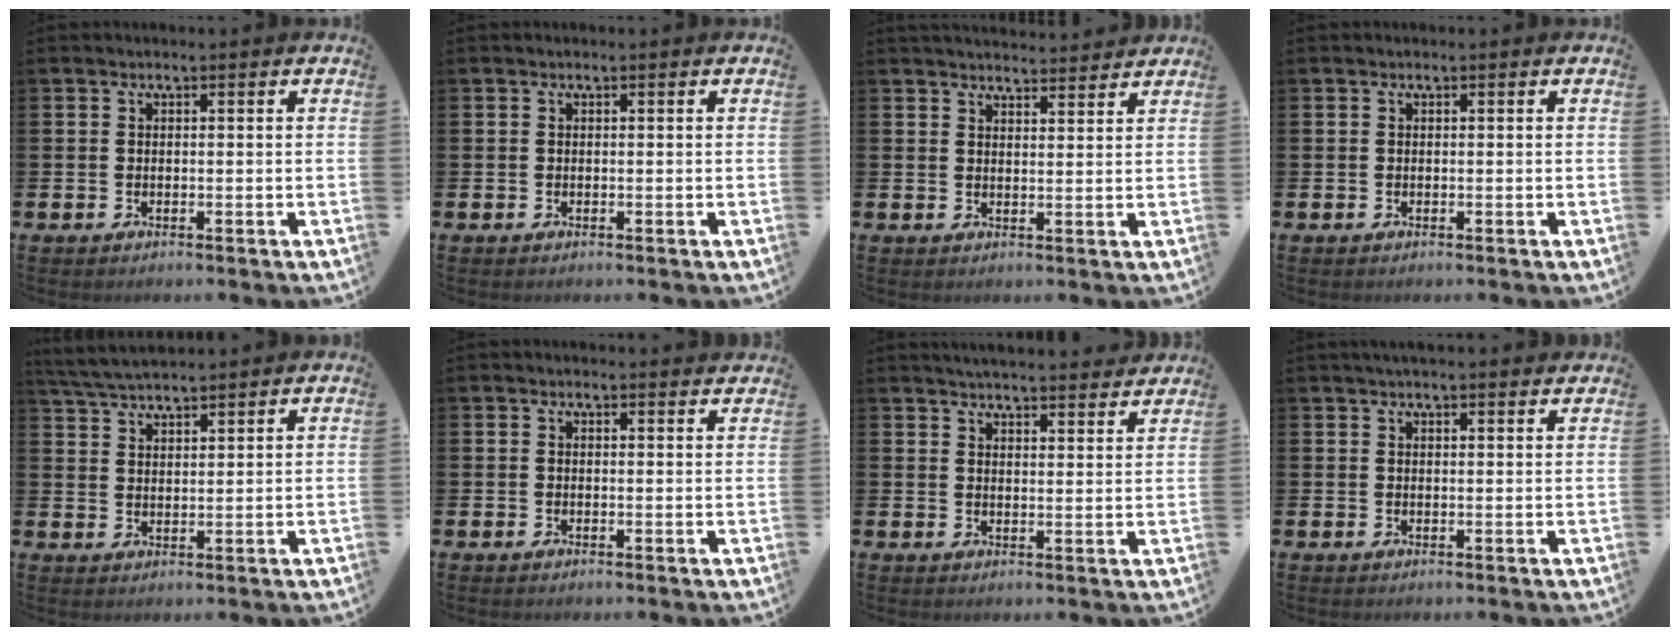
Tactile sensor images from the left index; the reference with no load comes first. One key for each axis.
{"total": 0.0}
{"total": 3.4, "fx": 3.4, "fy": 0.3, "fz": 0.1, "tx": -0.005, "ty": -0.019, "tz": 0.062}
{"total": 0.0}
{"total": 4.5, "fx": 4.4, "fy": 0.3, "fz": 1.0, "tx": -0.036, "ty": -0.017, "tz": 0.081}
{"total": 0.7, "fx": 0.7, "fy": 0.1, "fz": 0.1, "tx": 0.011, "ty": -0.004, "tz": 0.011}
{"total": 4.4, "fx": 4.4, "fy": 0.1, "fz": 0.3, "tx": -0.009, "ty": -0.028, "tz": 0.078}
{"total": 2.2, "fx": 2.0, "fy": 0.1, "fz": 0.7, "tx": -0.002, "ty": -0.008, "tz": 0.034}